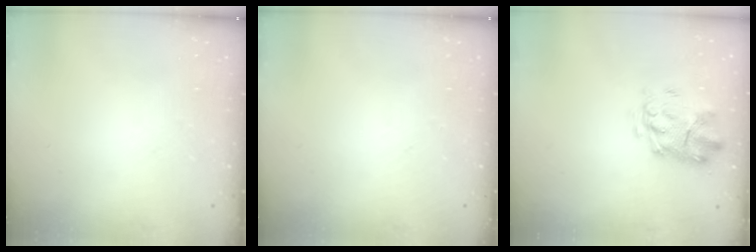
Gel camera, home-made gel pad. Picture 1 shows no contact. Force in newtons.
{"total": 0.0}
{"total": 3.7, "press": 3.4, "slide": 1.6}